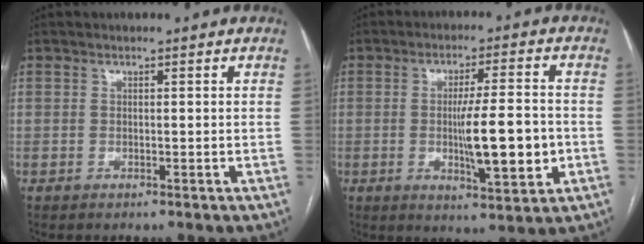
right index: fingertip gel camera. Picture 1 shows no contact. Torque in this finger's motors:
{"motor_torque": [0.98, -0.52, 0.50, 0.15]}